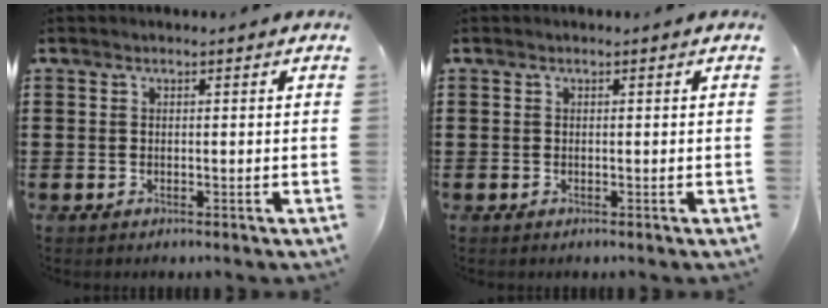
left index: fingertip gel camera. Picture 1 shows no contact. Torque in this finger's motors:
{"motor_torque": [0.00, 0.00, 0.00, 0.00]}